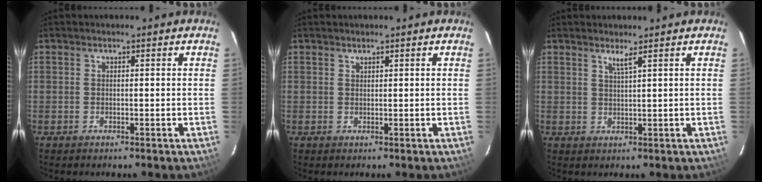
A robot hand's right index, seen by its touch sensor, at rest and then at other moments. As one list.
[{"total": 0.6, "force": [0.6, -0.2, 0.0], "torque": [-0.001, 0.000, 0.012]}, {"total": 1.9, "force": [1.3, -0.8, 1.2], "torque": [-0.025, -0.008, 0.021]}]